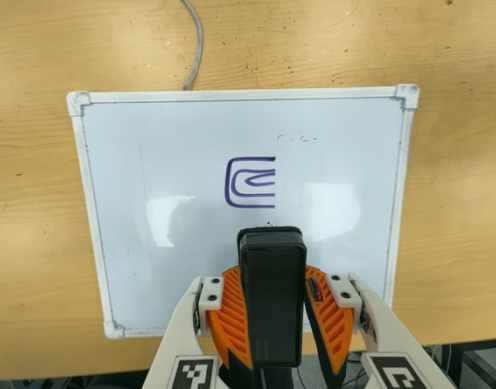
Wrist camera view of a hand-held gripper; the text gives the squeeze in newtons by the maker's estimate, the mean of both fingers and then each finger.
{"total": 11.6, "left": 10.8, "right": 12.4}